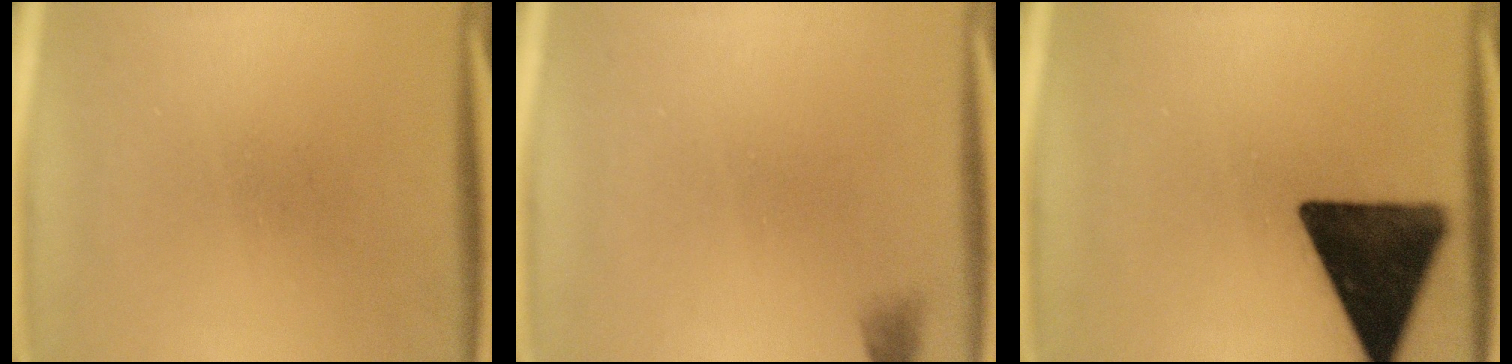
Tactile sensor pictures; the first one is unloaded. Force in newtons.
{"total": 1.2}
{"total": 16.0}